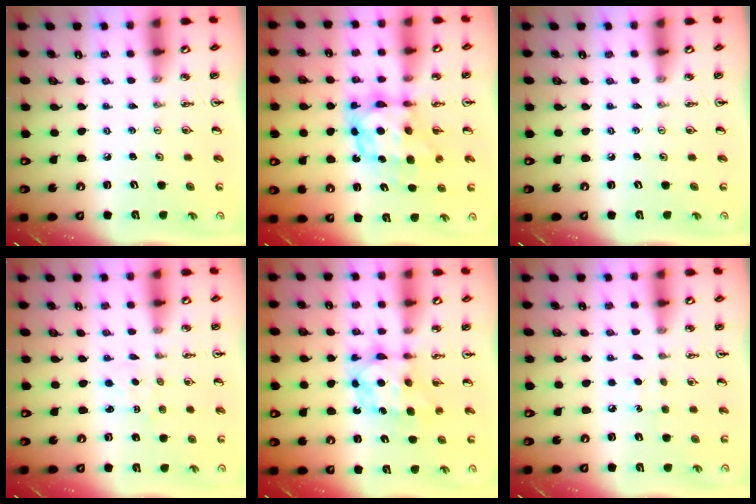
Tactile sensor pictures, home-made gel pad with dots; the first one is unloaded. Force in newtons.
{"total": 8.9, "press": 8.8, "slide": 1.0}
{"total": 0.0}
{"total": 1.2, "press": 1.2, "slide": 0.2}
{"total": 7.2, "press": 7.2, "slide": 0.5}
{"total": 5.8, "press": 5.8, "slide": 0.7}